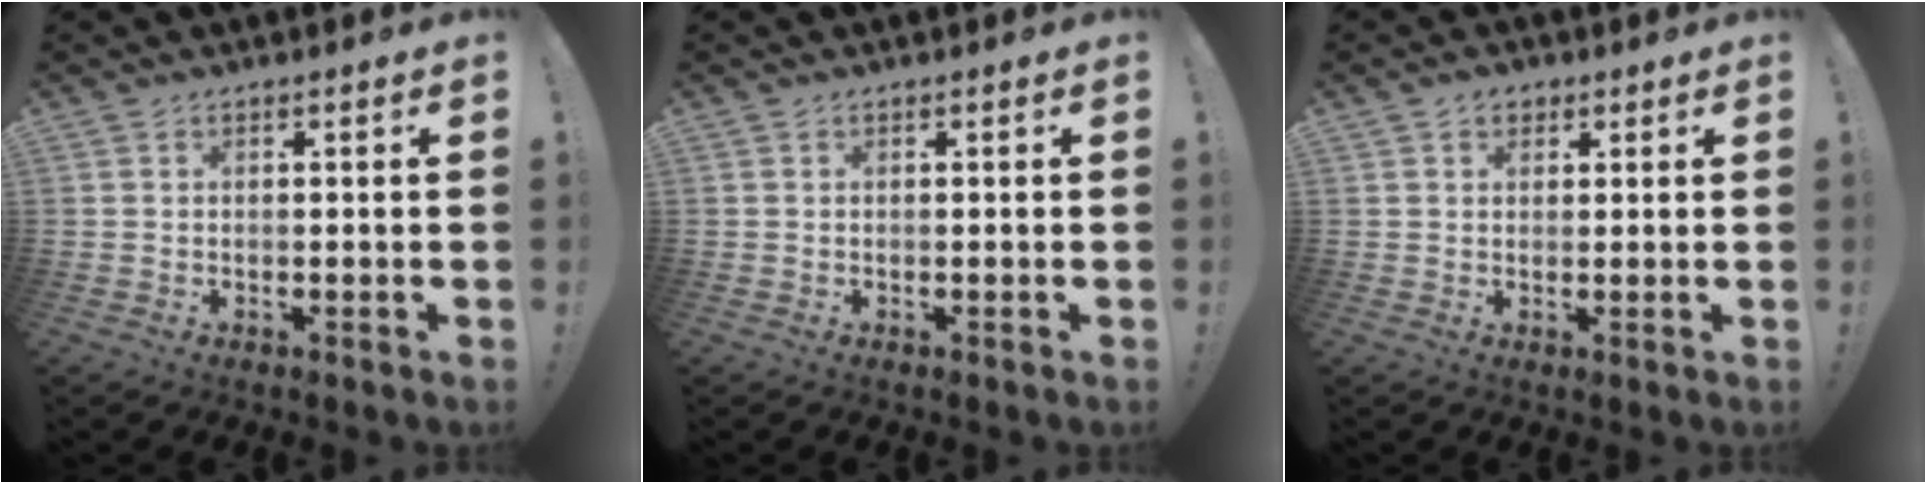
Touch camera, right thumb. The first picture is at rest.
{"total": 0.0}
{"total": 2.9, "force": [1.4, 2.3, 1.2], "torque": [-0.017, 0.001, 0.025]}